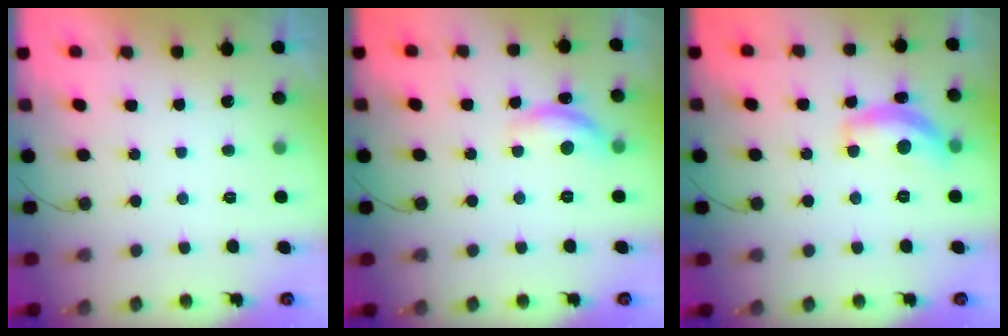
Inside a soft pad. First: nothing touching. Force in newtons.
{"total": 11.1, "press": 11.1, "slide": 0.8}
{"total": 12.8, "press": 12.8, "slide": 0.6}